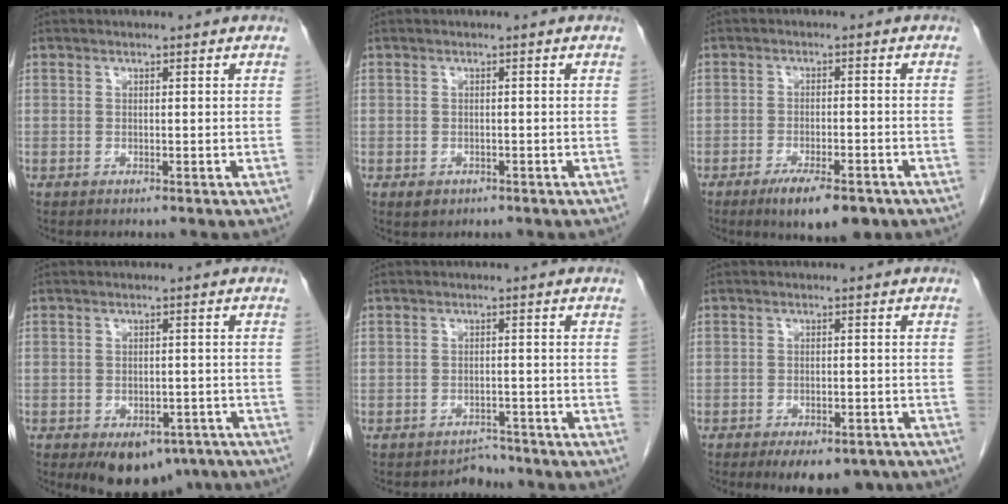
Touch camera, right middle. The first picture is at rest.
{"total": 1.5, "force": [-0.8, 1.1, 0.6], "torque": [-0.009, 0.002, -0.004]}
{"total": 7.6, "force": [-5.1, 2.1, 5.3], "torque": [-0.080, -0.009, -0.074]}
{"total": 9.4, "force": [-6.3, 5.3, 4.5], "torque": [-0.050, 0.004, -0.083]}
{"total": 2.4, "force": [-2.2, 0.8, -0.7], "torque": [0.009, 0.001, -0.030]}
{"total": 9.2, "force": [-6.9, 4.0, 4.6], "torque": [-0.055, -0.002, -0.093]}